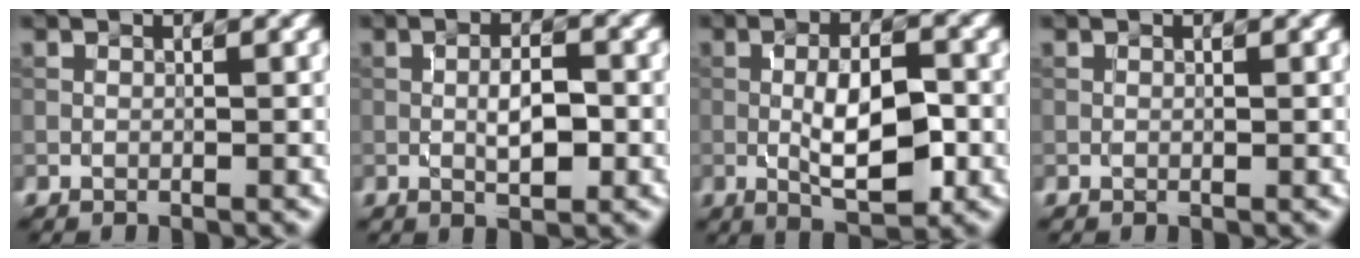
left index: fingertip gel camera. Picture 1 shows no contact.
{"total": 3.3, "force": [-0.3, 1.1, 3.1], "torque": [-0.054, 0.002, -0.004]}
{"total": 6.4, "force": [-1.0, 2.3, 5.9], "torque": [-0.102, 0.001, -0.016]}
{"total": 0.0}